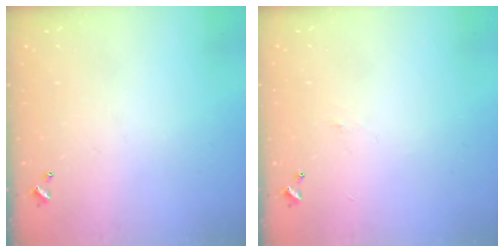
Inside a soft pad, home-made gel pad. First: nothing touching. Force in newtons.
{"total": 1.8, "press": 1.7, "slide": 0.6}